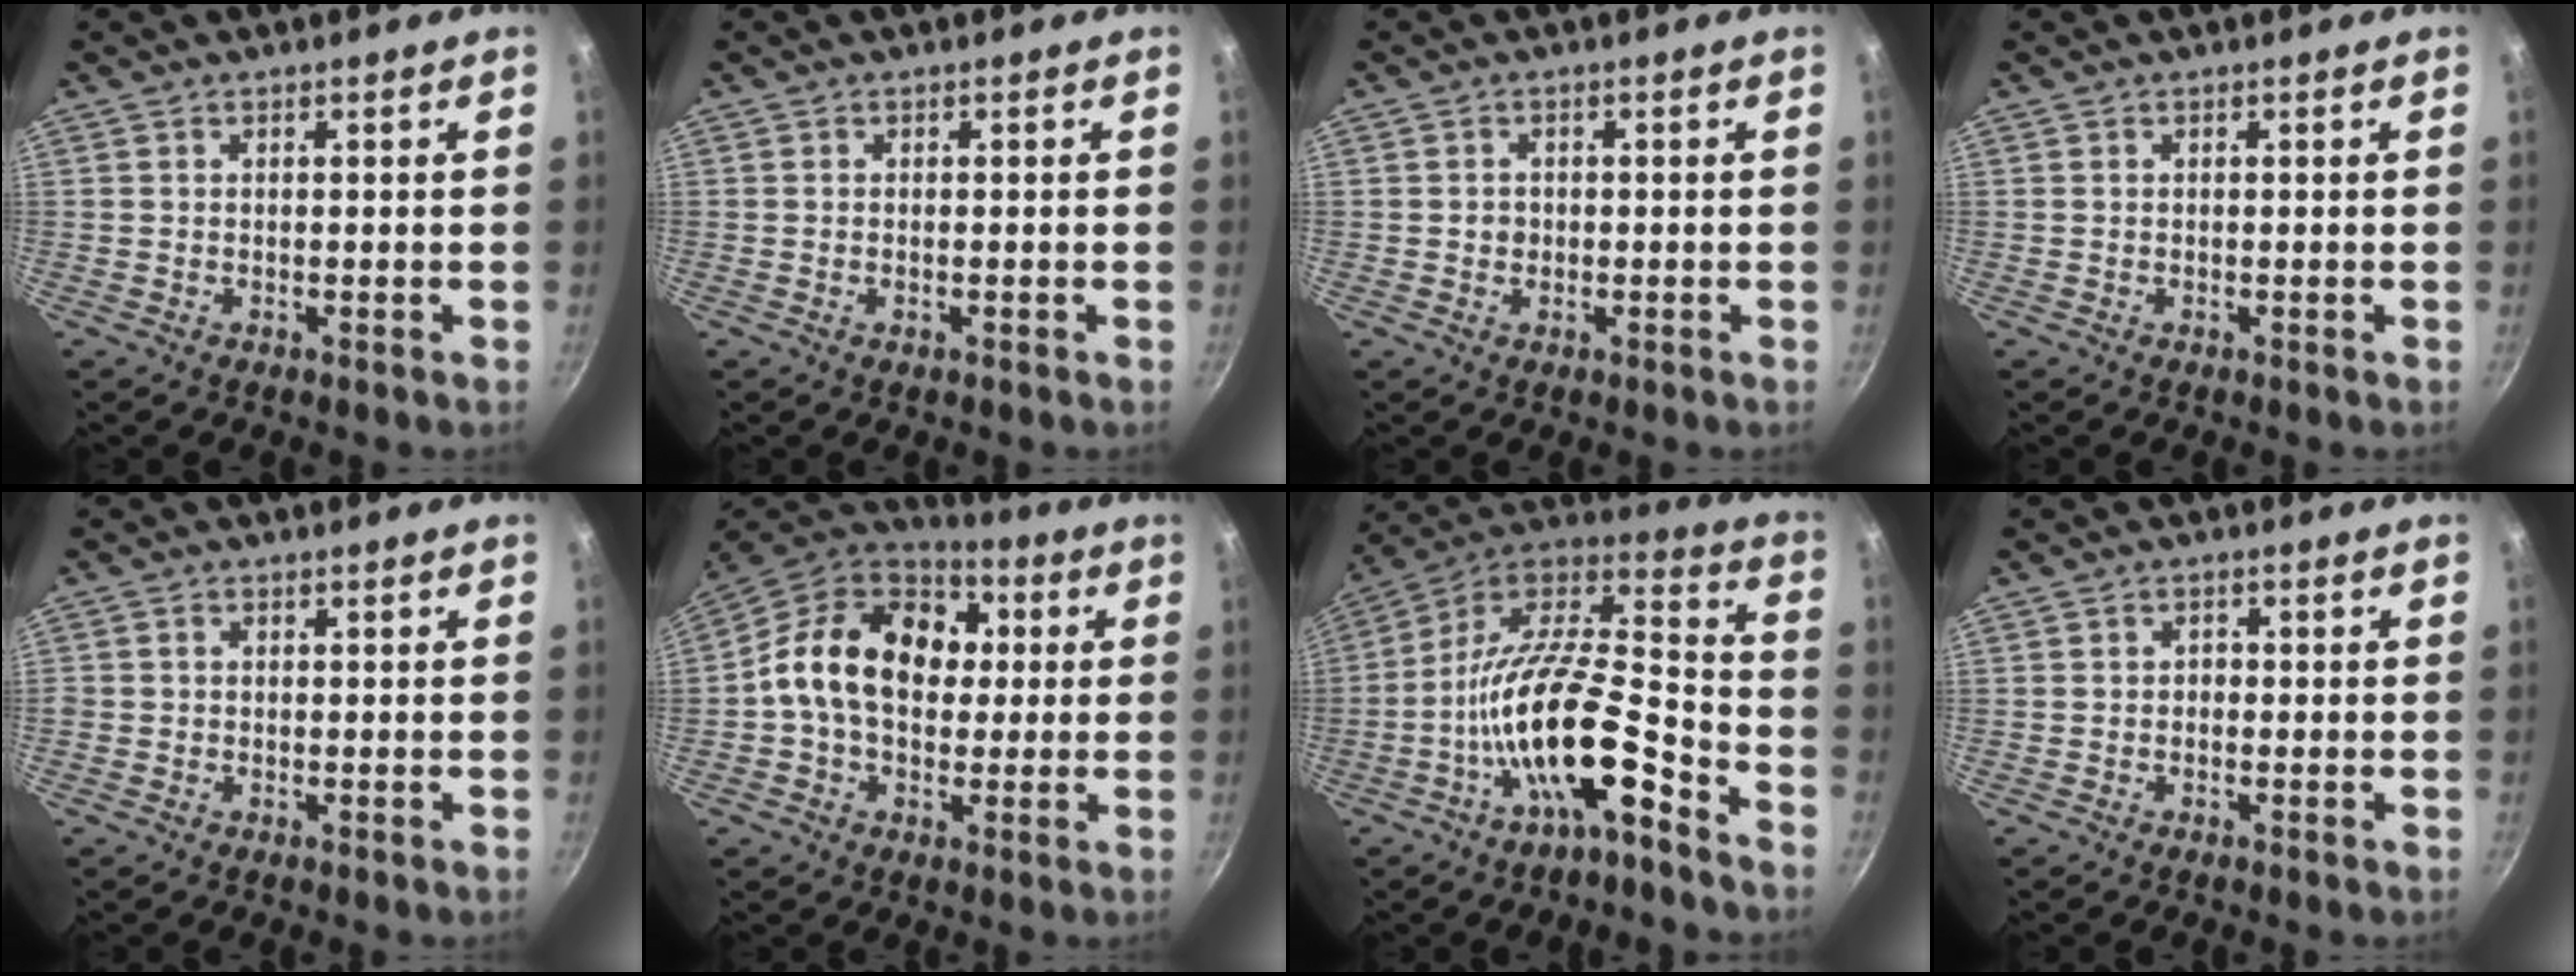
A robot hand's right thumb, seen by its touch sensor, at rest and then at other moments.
{"total": 0.6, "force": [-0.2, 0.2, 0.5], "torque": [-0.012, 0.002, -0.005]}
{"total": 1.6, "force": [-0.2, 1.4, 0.7], "torque": [-0.007, 0.003, -0.005]}
{"total": 0.0}
{"total": 1.0, "force": [-0.2, 0.9, 0.3], "torque": [-0.004, 0.003, -0.005]}
{"total": 18.6, "force": [2.0, 13.6, 12.5], "torque": [-0.174, 0.028, 0.014]}
{"total": 19.9, "force": [-9.4, 6.5, 16.3], "torque": [-0.276, 0.066, -0.181]}
{"total": 1.1, "force": [-0.4, 1.0, 0.4], "torque": [-0.004, 0.004, -0.009]}